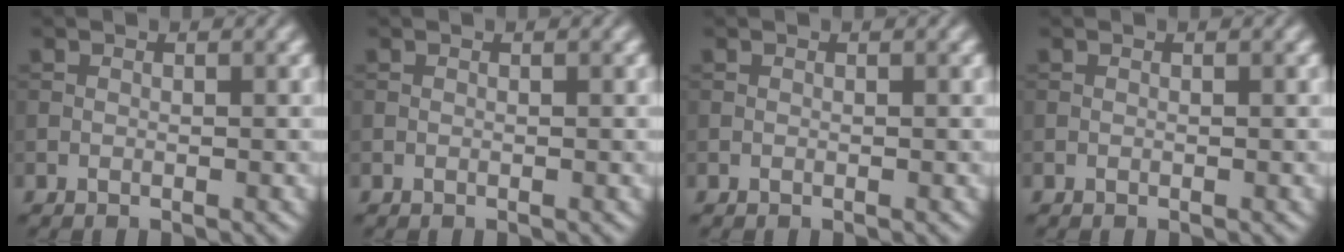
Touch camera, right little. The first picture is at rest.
{"total": 0.0}
{"total": 0.0}
{"total": 0.0}